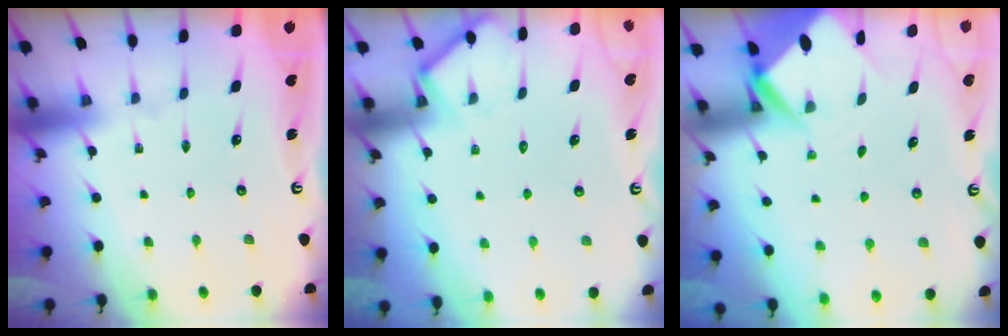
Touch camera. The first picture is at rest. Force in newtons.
{"total": 6.5, "press": 6.5, "slide": 0.5}
{"total": 4.2, "press": 4.2, "slide": 0.3}